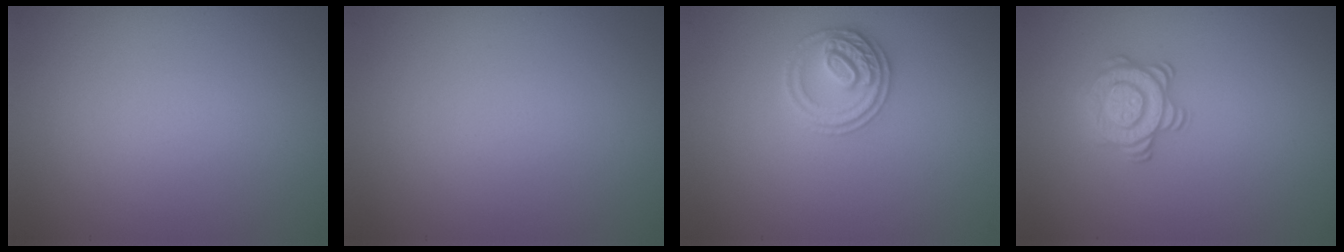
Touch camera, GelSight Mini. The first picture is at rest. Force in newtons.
{"total": 0.0}
{"total": 2.7, "press": 2.6, "slide": 0.5}
{"total": 2.8, "press": 2.7, "slide": 0.7}